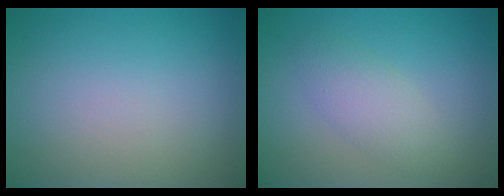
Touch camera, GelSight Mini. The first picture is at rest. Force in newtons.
{"total": 2.5, "press": 2.5, "slide": 0.2}